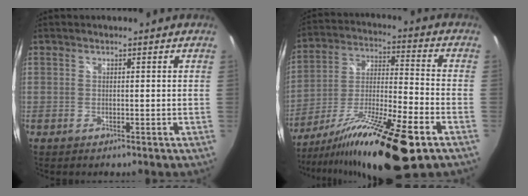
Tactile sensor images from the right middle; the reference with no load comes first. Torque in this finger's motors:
{"motor_torque": [1.45, -0.69, 0.50, 0.21]}